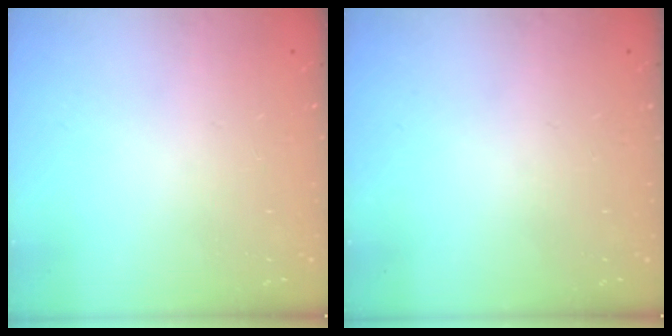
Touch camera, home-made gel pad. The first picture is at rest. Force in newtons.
{"total": 0.0}